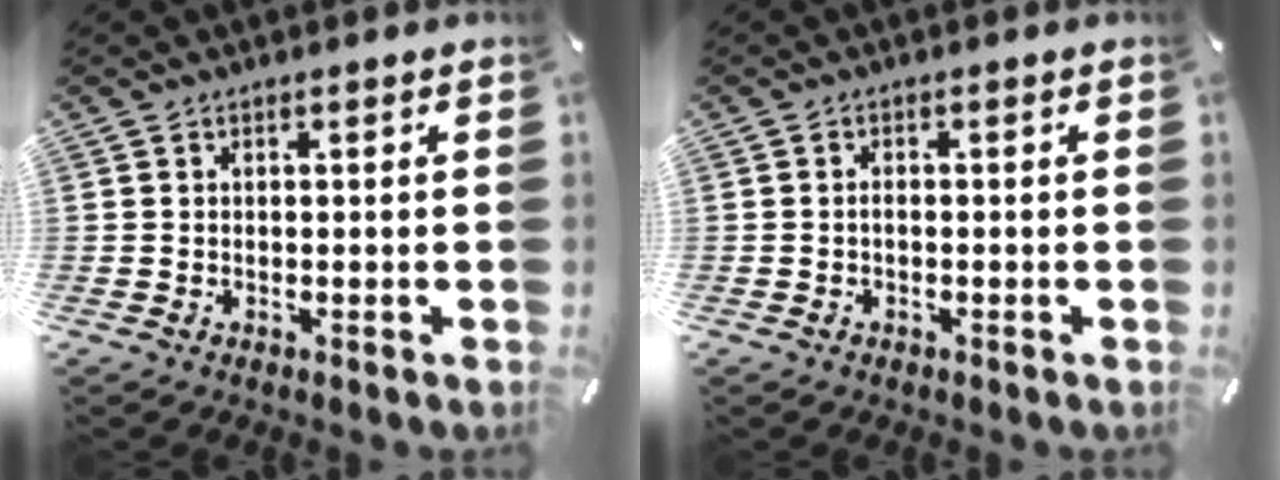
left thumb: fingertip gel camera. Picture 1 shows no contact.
{"total": 1.1, "force": [-0.4, 0.5, 0.8], "torque": [-0.018, 0.001, -0.009]}